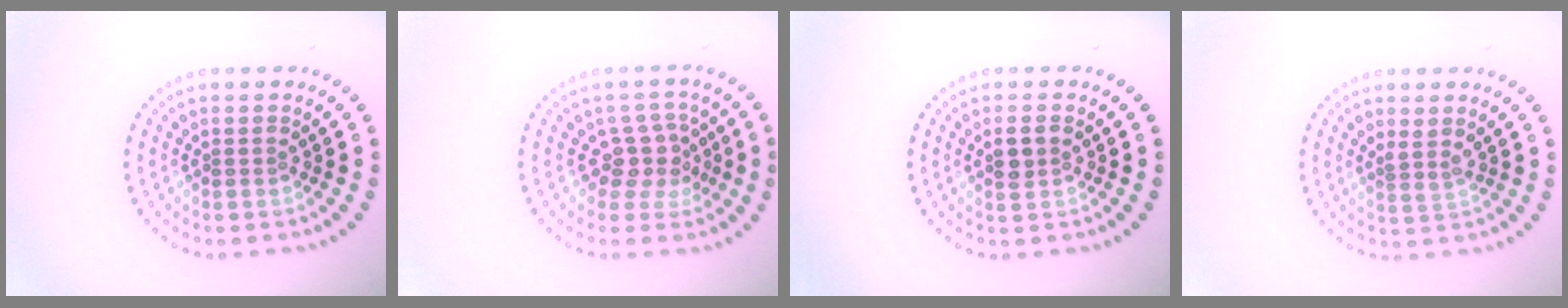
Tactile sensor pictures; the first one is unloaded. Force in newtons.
{"total": 2.9, "press": 2.3, "slide": 1.8}
{"total": 1.6, "press": 1.6, "slide": 0.4}
{"total": 1.3, "press": 1.0, "slide": 0.9}